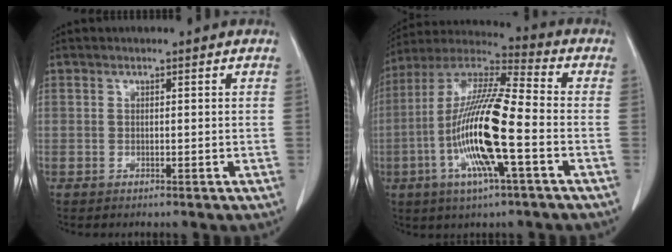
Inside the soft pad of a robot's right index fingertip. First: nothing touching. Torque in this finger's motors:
{"motor_torque": [2.10, -0.04, 0.59, 0.21]}